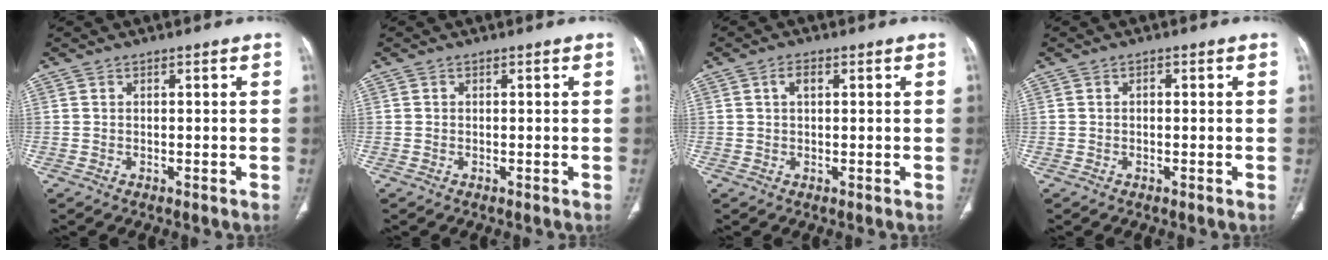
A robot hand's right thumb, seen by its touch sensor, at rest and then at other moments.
{"total": 0.0}
{"total": 2.3, "force": [0.8, 1.3, 1.8], "torque": [-0.034, 0.007, 0.014]}
{"total": 0.8, "force": [0.0, 0.5, 0.6], "torque": [-0.010, 0.002, -0.001]}